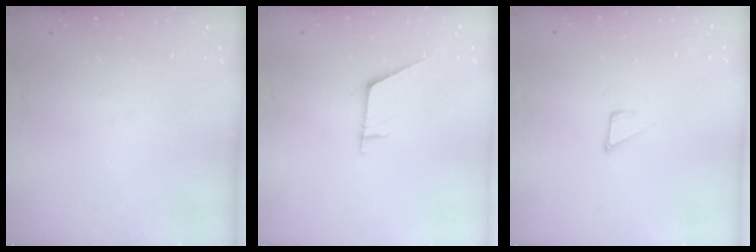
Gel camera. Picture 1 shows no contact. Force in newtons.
{"total": 4.4, "press": 4.4, "slide": 0.5}
{"total": 2.3, "press": 2.3, "slide": 0.1}